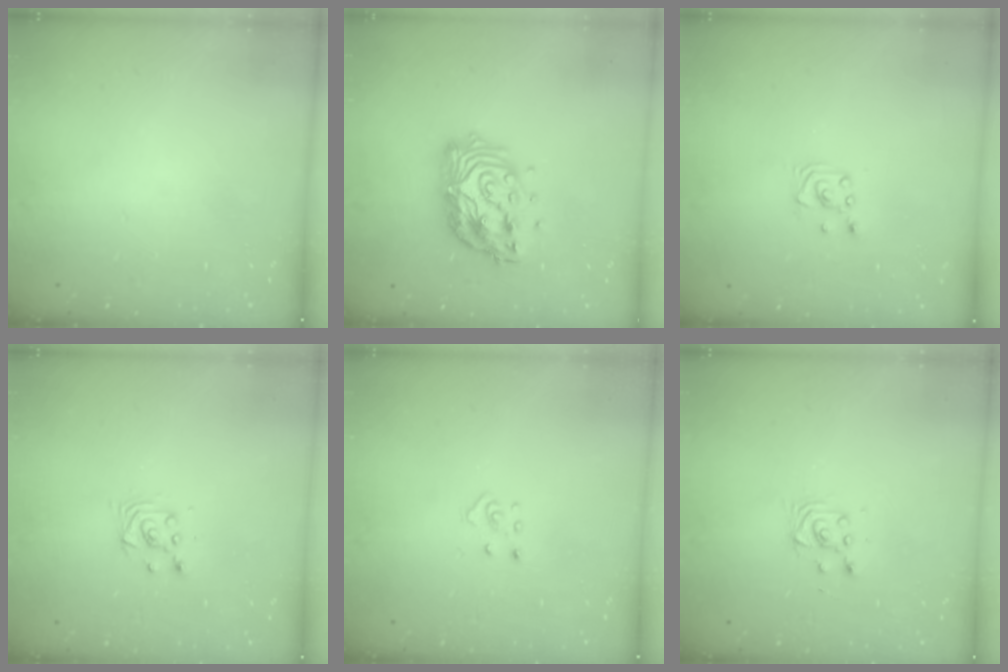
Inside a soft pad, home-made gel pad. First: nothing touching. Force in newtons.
{"total": 16.8, "press": 16.7, "slide": 1.5}
{"total": 2.2, "press": 2.2, "slide": 0.2}
{"total": 3.7, "press": 3.7, "slide": 0.3}
{"total": 3.7, "press": 3.7, "slide": 0.3}
{"total": 3.0, "press": 3.0, "slide": 0.2}